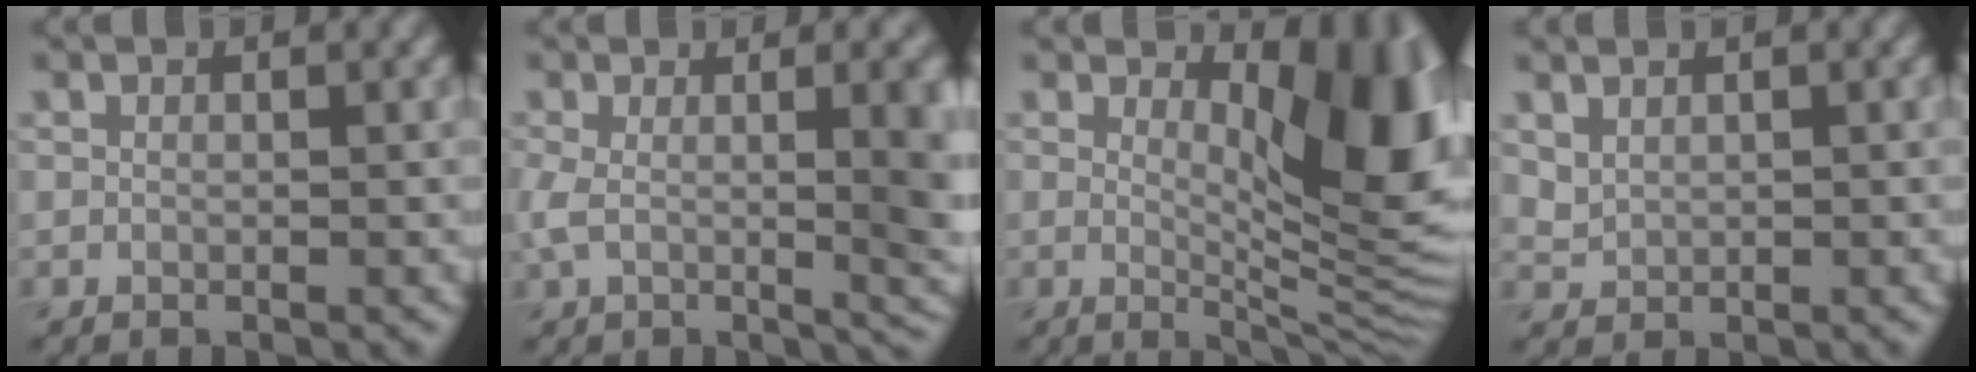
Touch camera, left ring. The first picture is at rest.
{"total": 9.4, "force": [0.0, 3.9, 8.5], "torque": [-0.139, -0.013, 0.004]}
{"total": 11.0, "force": [2.4, 4.5, 9.7], "torque": [-0.108, -0.005, 0.039]}
{"total": 1.1, "force": [0.8, 0.7, 0.4], "torque": [-0.011, -0.002, 0.022]}